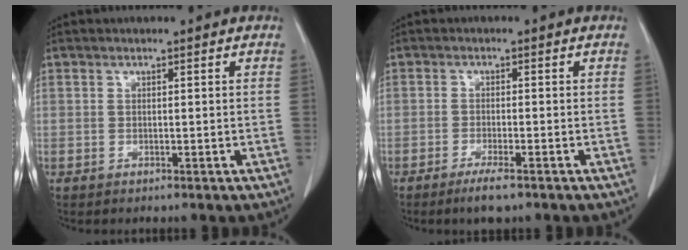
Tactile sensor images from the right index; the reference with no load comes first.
{"total": 3.5, "force": [-2.5, 0.4, 2.5], "torque": [-0.045, -0.006, -0.041]}